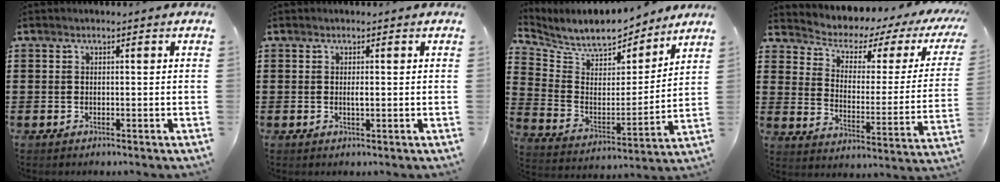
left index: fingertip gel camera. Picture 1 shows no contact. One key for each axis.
{"total": 1.1, "fx": 0.1, "fy": 0.2, "fz": 1.0, "tx": -0.020, "ty": -0.003, "tz": 0.002}
{"total": 8.6, "fx": 8.1, "fy": 2.3, "fz": 2.0, "tx": -0.077, "ty": -0.057, "tz": 0.139}
{"total": 3.7, "fx": 2.7, "fy": 2.0, "fz": 1.5, "tx": -0.052, "ty": -0.025, "tz": 0.036}